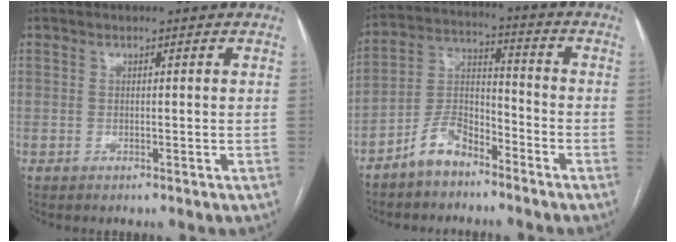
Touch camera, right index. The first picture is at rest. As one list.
[{"total": 7.7, "force": [-5.6, 3.5, 3.9], "torque": [-0.084, 0.013, -0.111]}]